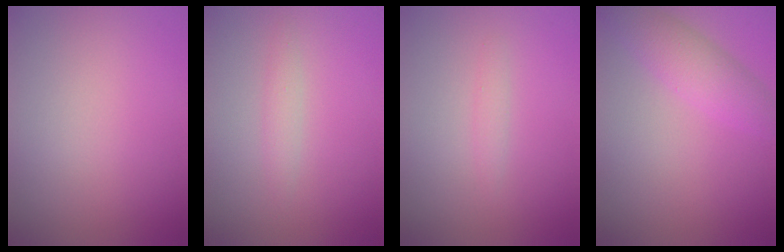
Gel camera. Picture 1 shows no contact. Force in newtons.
{"total": 1.2, "press": 1.2, "slide": 0.0}
{"total": 0.9, "press": 0.9, "slide": 0.0}
{"total": 3.6, "press": 3.6, "slide": 0.0}